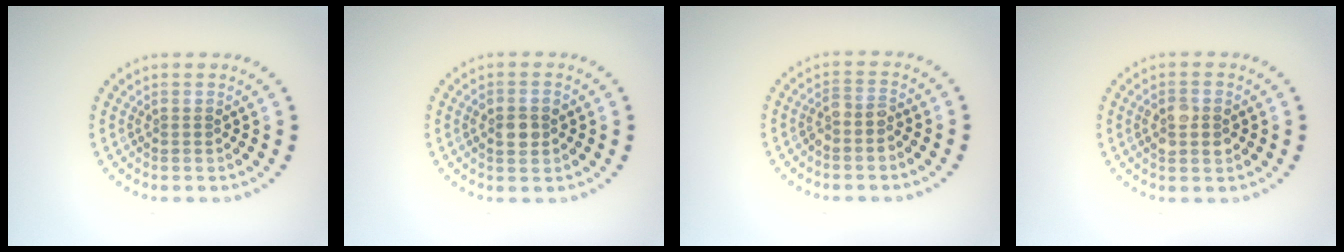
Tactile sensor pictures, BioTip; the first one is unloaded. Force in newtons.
{"total": 2.5, "press": 2.5, "slide": 0.3}
{"total": 1.7, "press": 1.4, "slide": 0.9}
{"total": 2.8, "press": 2.8, "slide": 0.2}